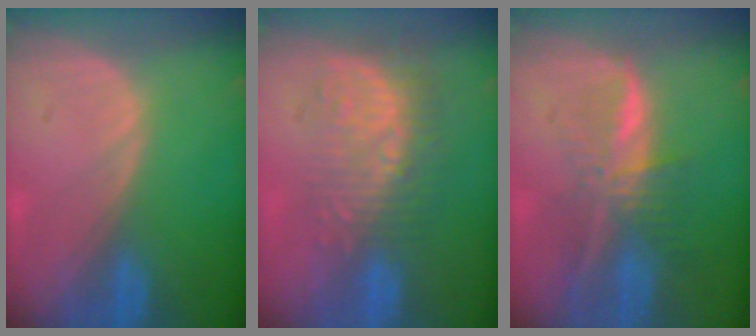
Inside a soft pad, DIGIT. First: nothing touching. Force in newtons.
{"total": 10.0, "press": 8.7, "slide": 4.9}
{"total": 7.6, "press": 6.4, "slide": 4.2}